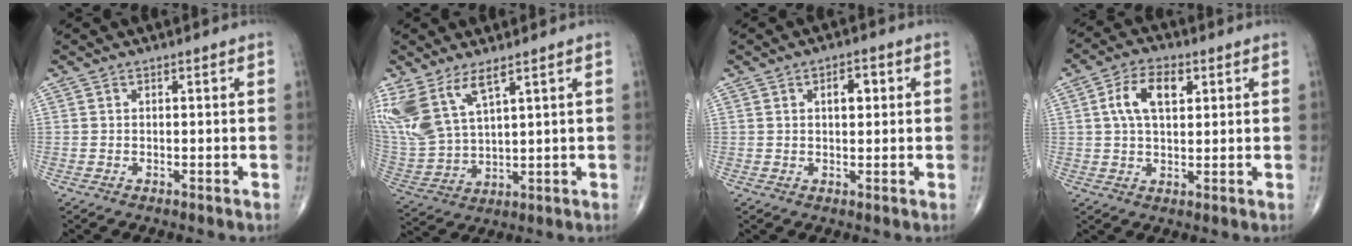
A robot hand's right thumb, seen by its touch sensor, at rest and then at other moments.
{"total": 13.3, "force": [7.6, 5.6, 9.4], "torque": [-0.212, -0.028, 0.171]}
{"total": 3.9, "force": [1.1, 2.0, 3.1], "torque": [-0.037, 0.002, 0.015]}
{"total": 8.2, "force": [2.4, 4.5, 6.4], "torque": [-0.111, 0.007, 0.040]}